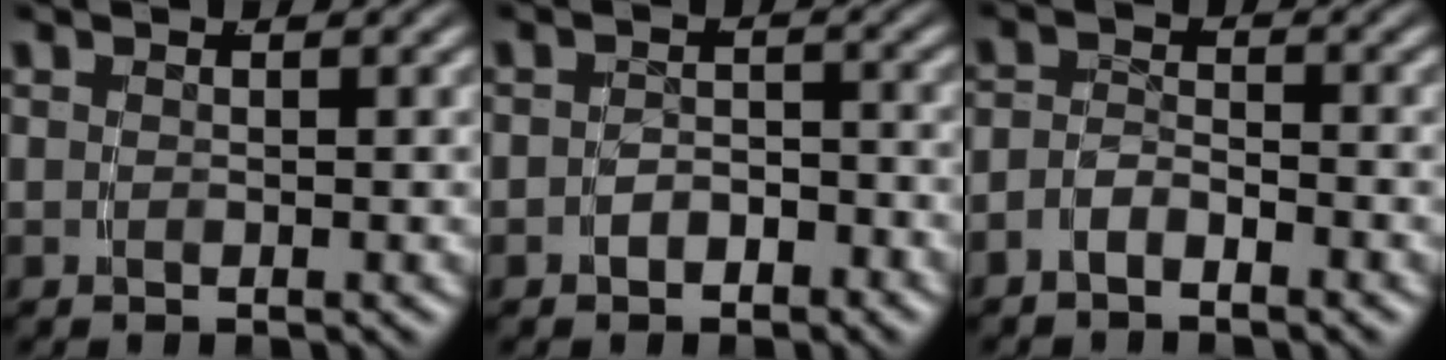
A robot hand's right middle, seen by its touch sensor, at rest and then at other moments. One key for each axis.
{"total": 2.2, "fx": -1.7, "fy": 1.3, "fz": 0.4, "tx": -0.003, "ty": -0.002, "tz": -0.031}
{"total": 2.5, "fx": -2.0, "fy": 1.1, "fz": 0.9, "tx": -0.020, "ty": -0.008, "tz": -0.036}